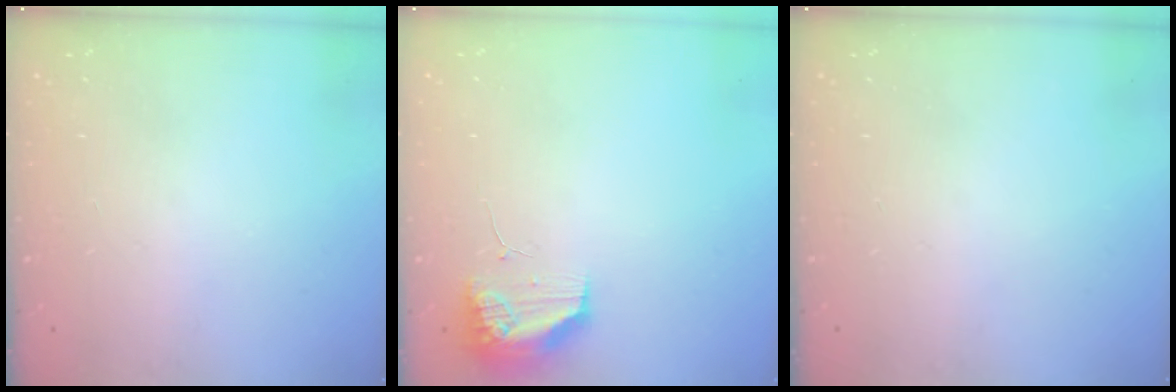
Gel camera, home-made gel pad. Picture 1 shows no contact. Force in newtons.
{"total": 9.7, "press": 9.6, "slide": 1.5}
{"total": 13.4, "press": 3.0, "slide": 13.1}